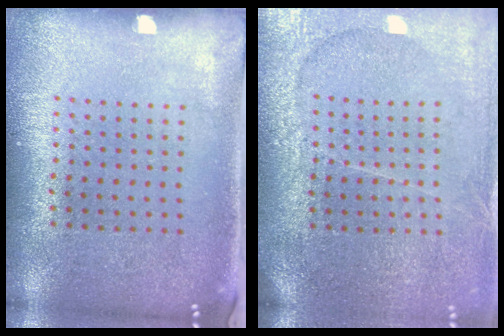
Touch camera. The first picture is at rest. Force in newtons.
{"total": 3.6, "press": 3.3, "slide": 1.6}